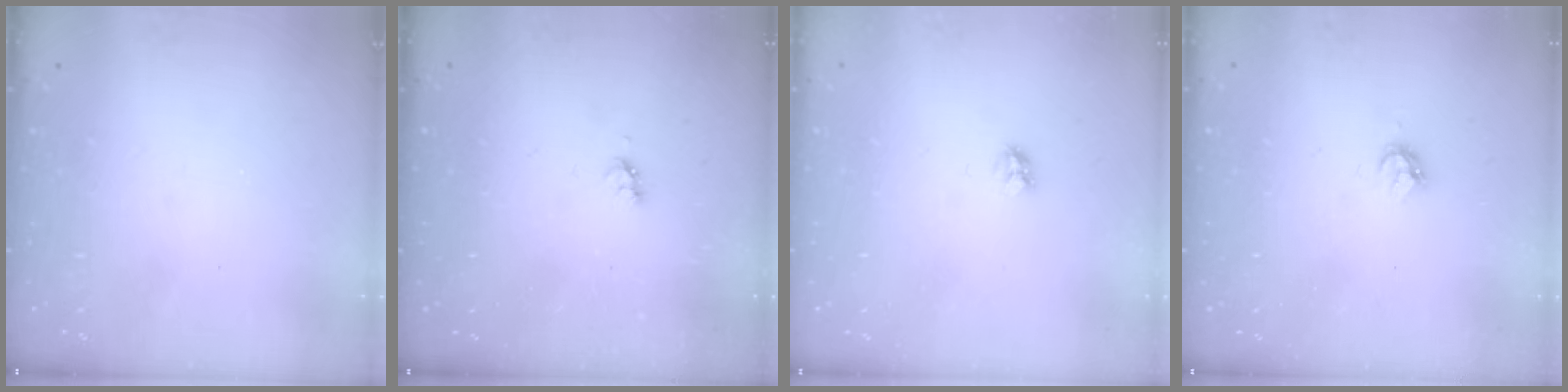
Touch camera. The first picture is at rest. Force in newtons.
{"total": 2.8, "press": 2.8, "slide": 0.4}
{"total": 3.0, "press": 3.0, "slide": 0.4}
{"total": 4.2, "press": 4.2, "slide": 0.6}